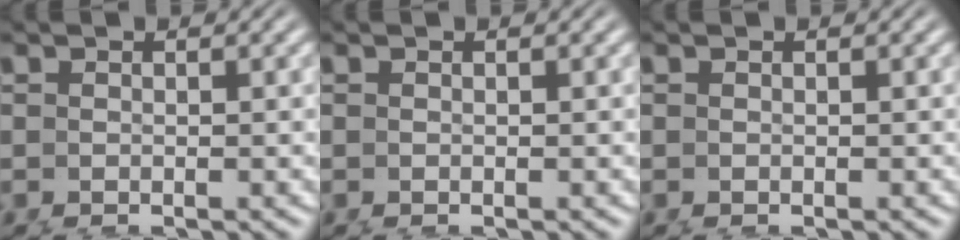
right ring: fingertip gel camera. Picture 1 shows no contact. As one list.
[{"total": 0.0}, {"total": 0.0}]